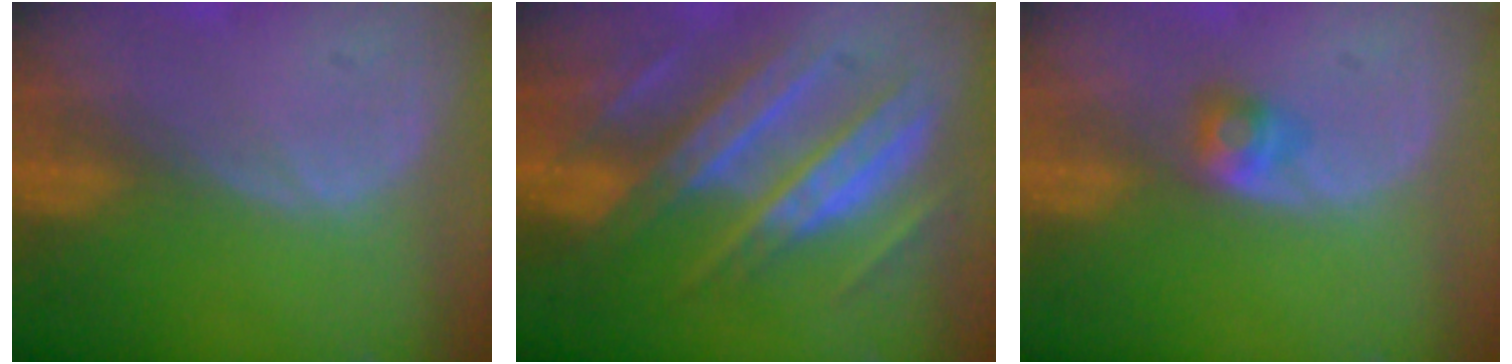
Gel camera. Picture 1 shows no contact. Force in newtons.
{"total": 11.1, "press": 11.0, "slide": 1.0}
{"total": 2.7, "press": 2.4, "slide": 1.1}